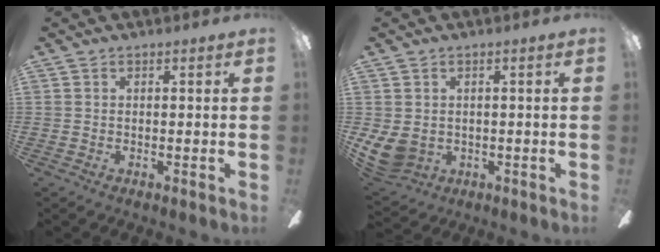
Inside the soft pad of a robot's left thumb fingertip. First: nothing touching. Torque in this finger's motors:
{"motor_torque": [0.67, 1.06, 0.56, -0.33, 0.03]}